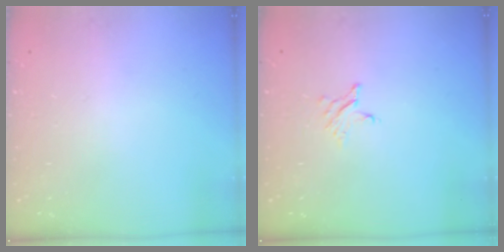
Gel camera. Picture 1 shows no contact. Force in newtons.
{"total": 2.7, "press": 2.7, "slide": 0.3}